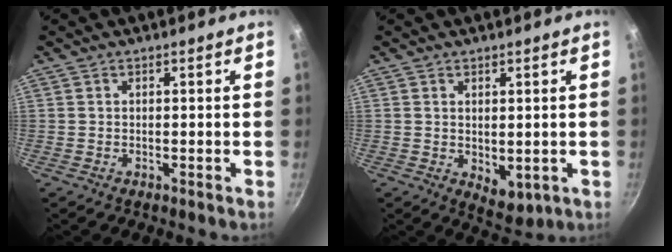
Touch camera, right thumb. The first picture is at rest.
{"total": 5.0, "force": [0.1, 3.0, 3.9], "torque": [-0.046, -0.016, 0.011]}